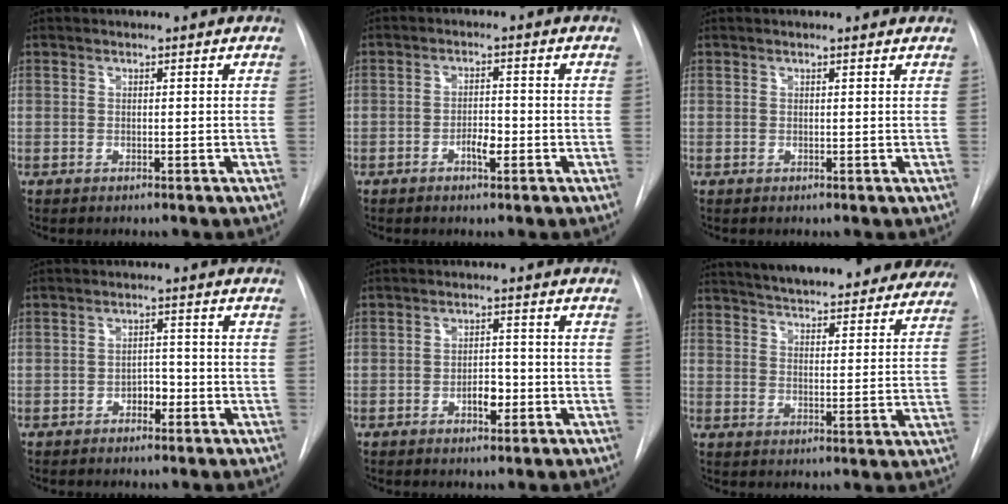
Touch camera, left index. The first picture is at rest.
{"total": 2.7, "force": [-1.2, 0.9, 2.2], "torque": [-0.034, 0.004, -0.020]}
{"total": 1.9, "force": [1.9, 0.0, 0.4], "torque": [-0.013, 0.008, 0.017]}
{"total": 2.3, "force": [-1.2, 1.4, 1.4], "torque": [-0.015, 0.008, -0.020]}
{"total": 3.3, "force": [-1.2, 1.6, 2.6], "torque": [-0.035, 0.005, -0.016]}
{"total": 27.9, "force": [25.0, 5.9, 10.8], "torque": [-0.176, -0.037, 0.306]}